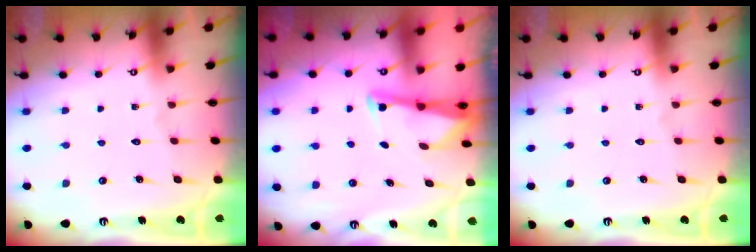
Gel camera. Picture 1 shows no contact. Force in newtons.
{"total": 3.1, "press": 3.1, "slide": 0.3}
{"total": 0.0}